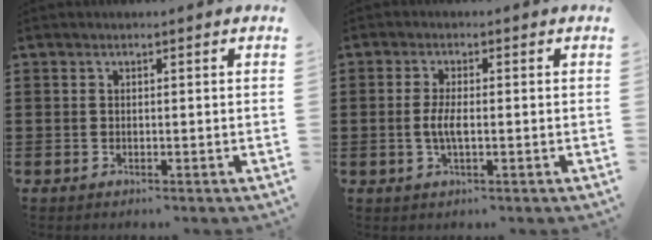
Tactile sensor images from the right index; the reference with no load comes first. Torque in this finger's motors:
{"motor_torque": [0.76, -0.66, 0.56, 0.14]}